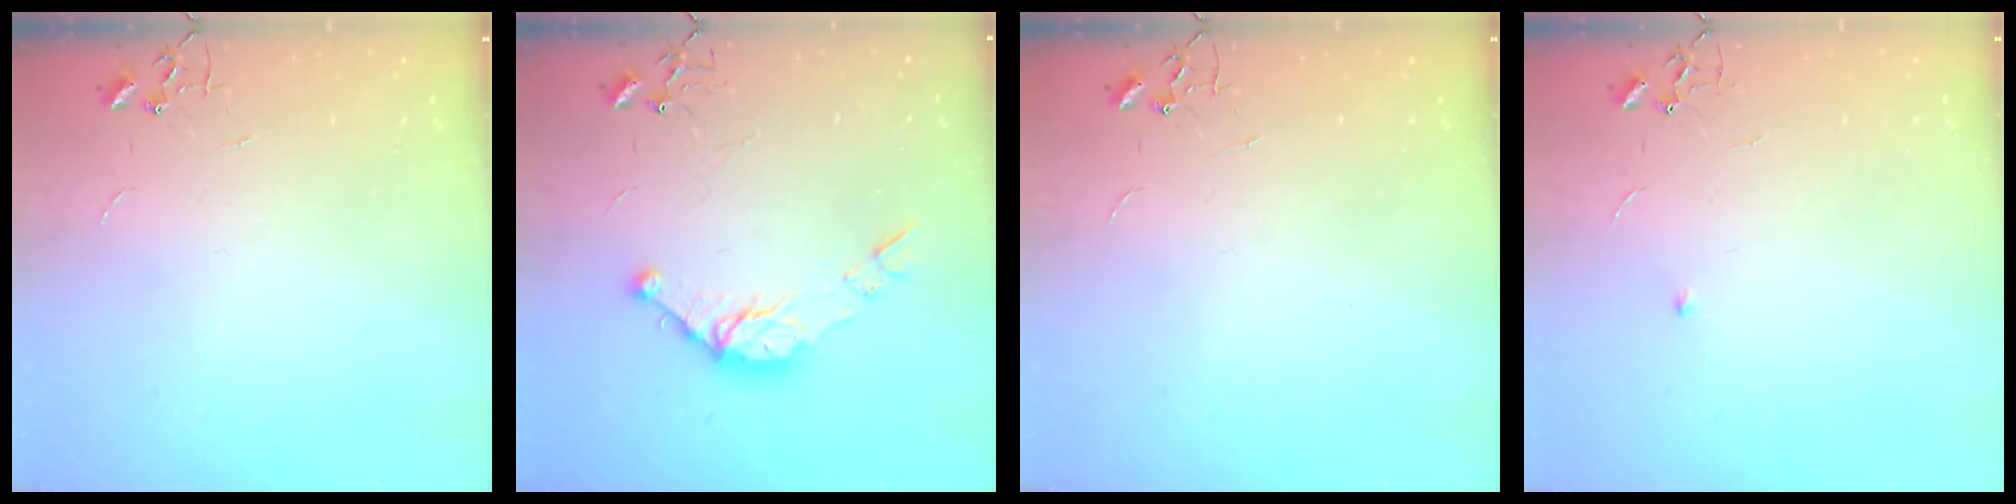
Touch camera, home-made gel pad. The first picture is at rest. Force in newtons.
{"total": 11.1, "press": 11.0, "slide": 1.0}
{"total": 0.0}
{"total": 4.1, "press": 4.0, "slide": 0.6}